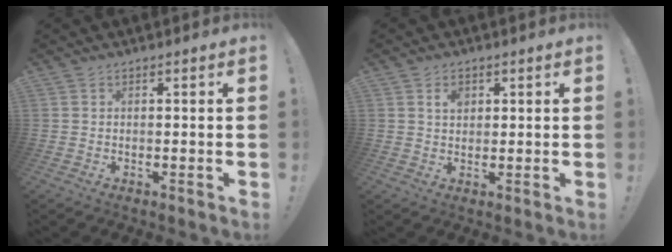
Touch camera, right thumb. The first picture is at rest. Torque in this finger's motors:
{"motor_torque": [0.62, 0.67, 0.01, -0.03, 0.00]}